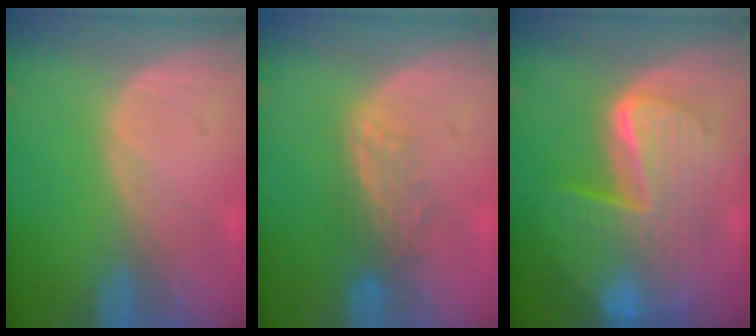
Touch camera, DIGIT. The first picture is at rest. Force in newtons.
{"total": 3.2, "press": 3.1, "slide": 0.7}
{"total": 10.4, "press": 10.4, "slide": 0.9}